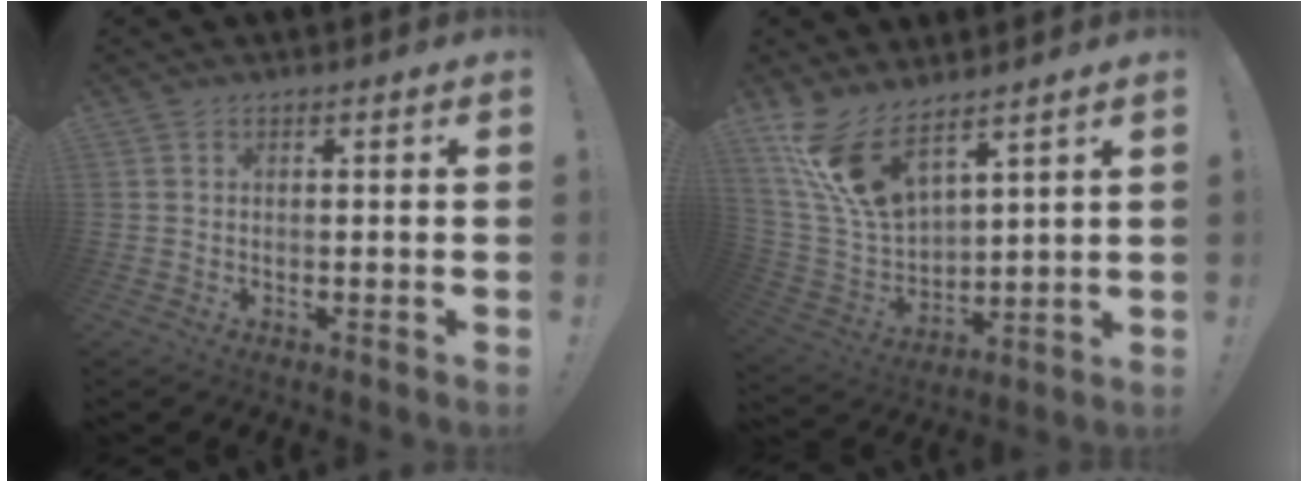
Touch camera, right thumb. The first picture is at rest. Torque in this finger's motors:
{"motor_torque": [1.50, 1.74, 0.68, 0.62, 0.25]}